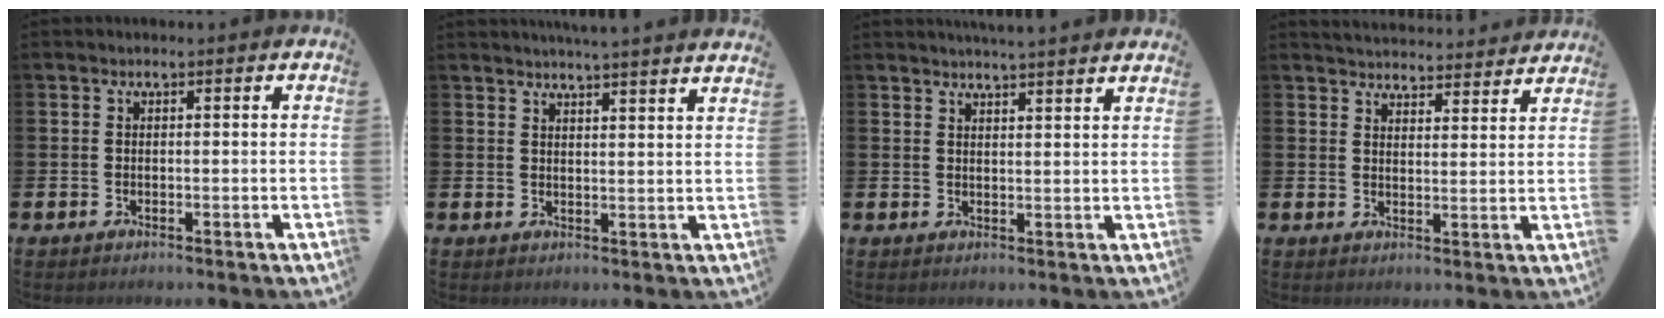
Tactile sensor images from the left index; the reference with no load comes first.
{"total": 3.9, "force": [3.8, -1.0, 0.0], "torque": [-0.011, -0.022, 0.069]}
{"total": 3.5, "force": [3.5, -0.7, 0.0], "torque": [-0.004, -0.020, 0.063]}
{"total": 4.7, "force": [4.7, 0.4, 0.0], "torque": [-0.012, -0.033, 0.083]}